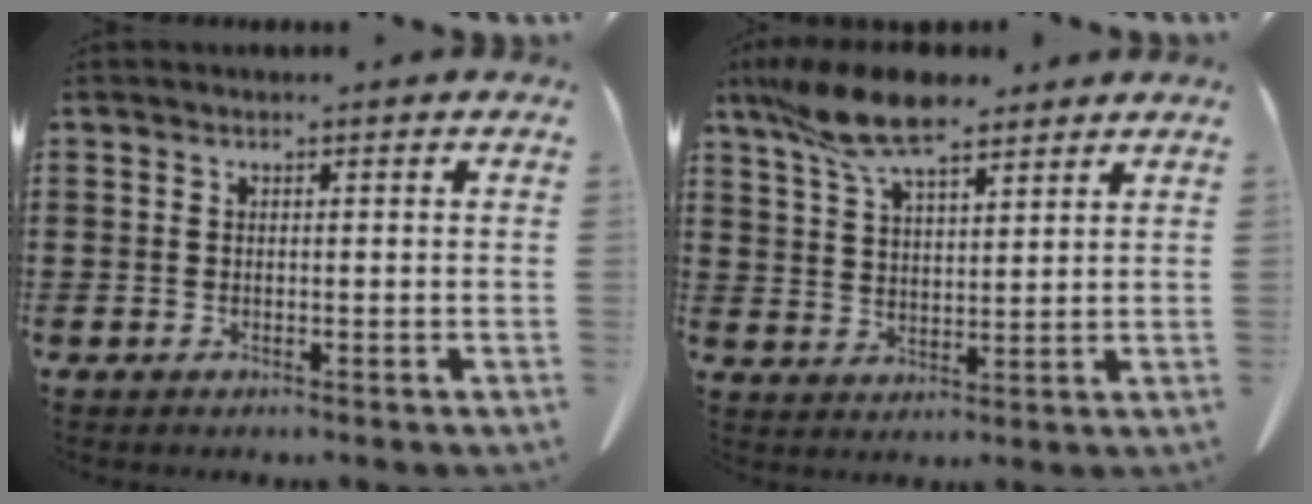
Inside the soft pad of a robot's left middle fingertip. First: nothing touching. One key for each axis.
{"total": 10.5, "fx": 8.0, "fy": 2.8, "fz": 6.1, "tx": -0.139, "ty": -0.014, "tz": 0.151}